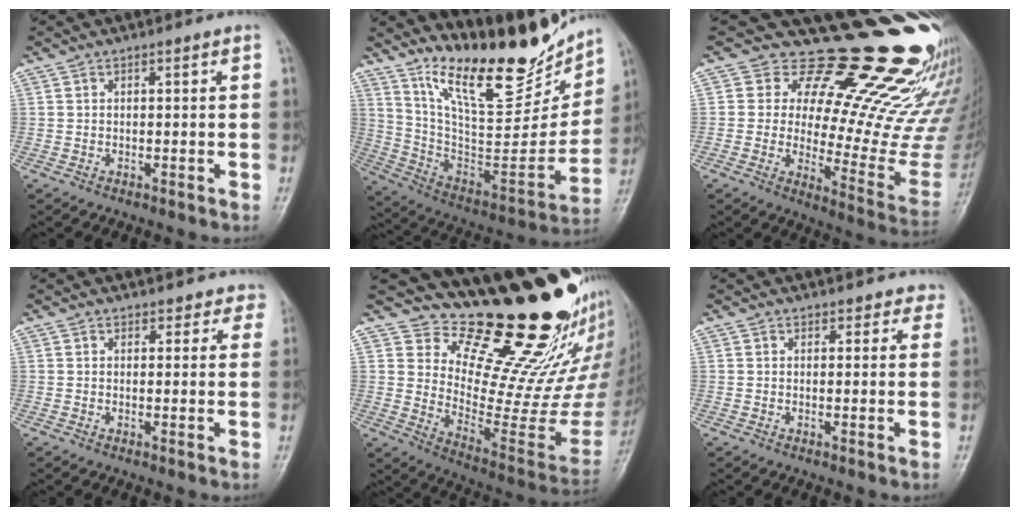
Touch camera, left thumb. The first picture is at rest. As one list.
[{"total": 24.1, "force": [18.2, 8.0, 13.5], "torque": [-0.160, -0.102, 0.309]}, {"total": 28.1, "force": [19.3, 10.0, 17.9], "torque": [-0.202, -0.120, 0.249]}, {"total": 3.9, "force": [3.4, 2.0, -0.3], "torque": [0.044, -0.016, 0.017]}, {"total": 23.3, "force": [19.3, 5.7, 11.8], "torque": [-0.118, -0.177, 0.288]}, {"total": 3.1, "force": [2.6, 1.6, -0.3], "torque": [0.035, -0.013, 0.011]}]